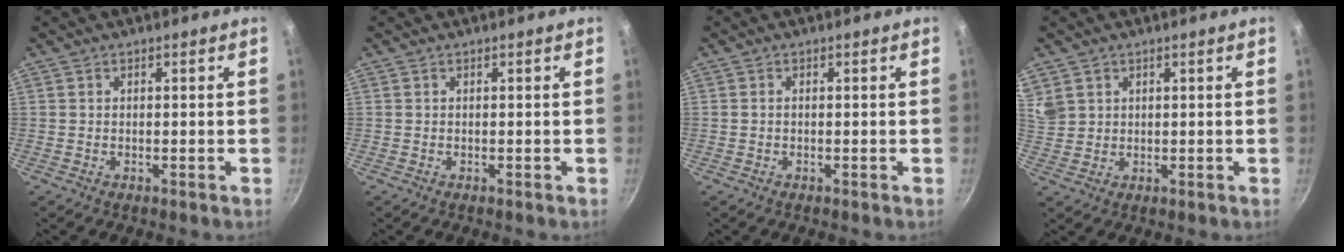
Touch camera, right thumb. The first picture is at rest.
{"total": 0.0}
{"total": 0.6, "force": [-0.1, 0.3, 0.5], "torque": [-0.010, 0.004, -0.002]}
{"total": 6.7, "force": [3.3, 5.2, 2.6], "torque": [-0.039, 0.002, 0.075]}